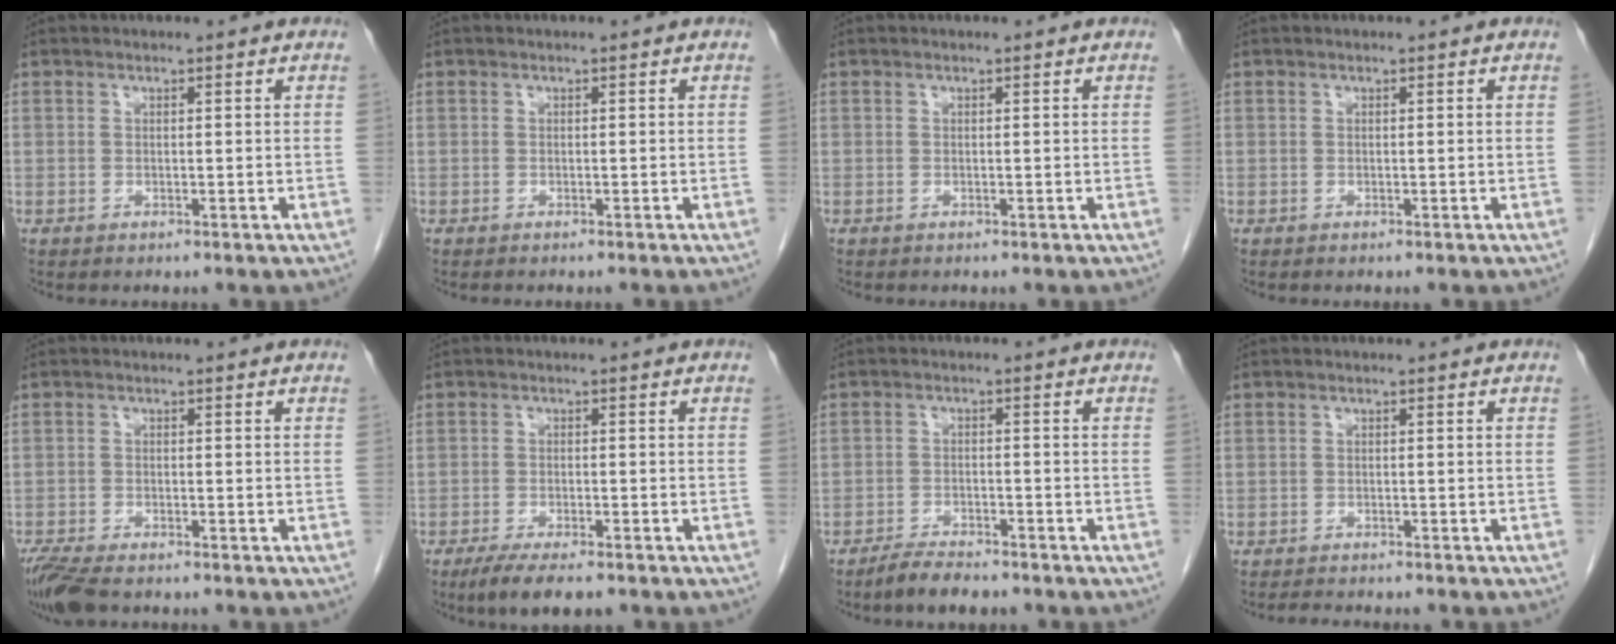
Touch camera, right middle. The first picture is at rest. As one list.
[{"total": 1.0, "force": [-0.9, -0.1, 0.5], "torque": [0.001, 0.003, -0.010]}, {"total": 0.0}, {"total": 0.0}, {"total": 5.5, "force": [-4.5, 1.1, 3.0], "torque": [-0.064, -0.018, -0.081]}, {"total": 6.5, "force": [-4.9, 1.4, 4.0], "torque": [-0.067, -0.014, -0.075]}, {"total": 4.4, "force": [-3.8, 0.9, 1.9], "torque": [-0.041, -0.008, -0.067]}, {"total": 4.1, "force": [-3.6, 0.7, 1.7], "torque": [-0.026, -0.007, -0.048]}]